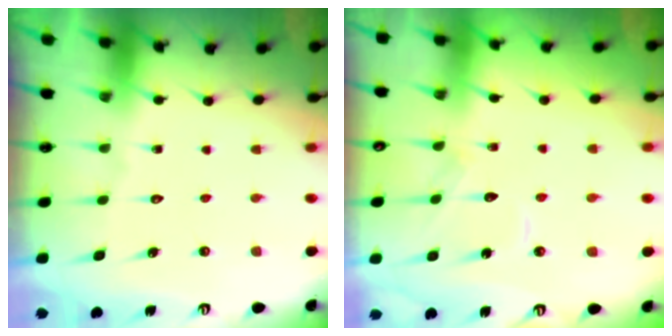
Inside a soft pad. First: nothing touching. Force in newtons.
{"total": 8.1, "press": 8.1, "slide": 0.6}